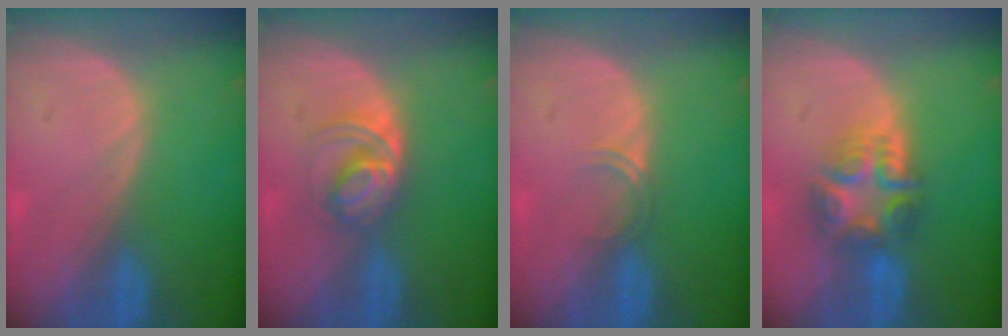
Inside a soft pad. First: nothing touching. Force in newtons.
{"total": 5.2, "press": 5.0, "slide": 1.2}
{"total": 1.7, "press": 1.4, "slide": 1.0}
{"total": 7.9, "press": 6.7, "slide": 4.2}